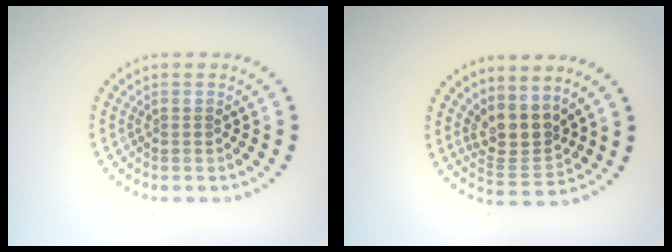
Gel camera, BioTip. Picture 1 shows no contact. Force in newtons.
{"total": 3.5, "press": 2.6, "slide": 2.3}